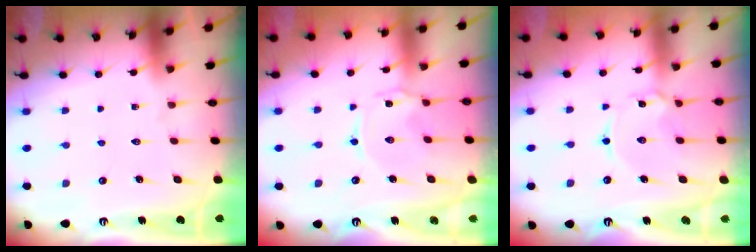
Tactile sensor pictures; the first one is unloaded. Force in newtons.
{"total": 1.4, "press": 1.3, "slide": 0.3}
{"total": 2.6, "press": 2.5, "slide": 0.3}